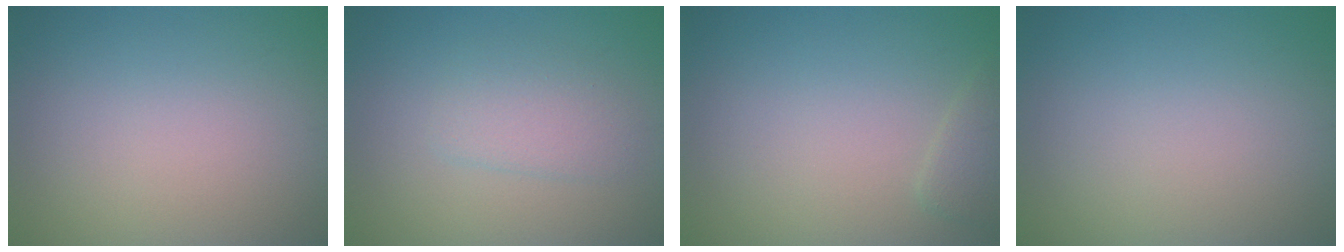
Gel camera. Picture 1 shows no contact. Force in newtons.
{"total": 2.4, "press": 2.4, "slide": 0.1}
{"total": 1.6, "press": 1.6, "slide": 0.2}
{"total": 0.0}